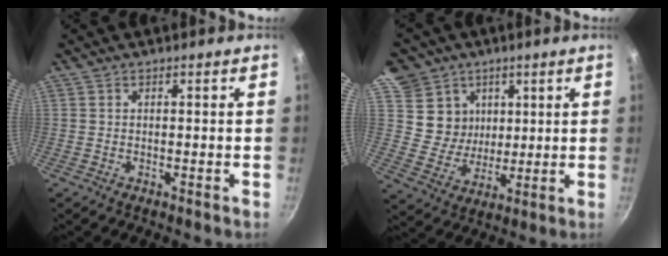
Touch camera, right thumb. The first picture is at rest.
{"total": 11.3, "force": [4.7, 9.7, 3.3], "torque": [-0.033, -0.030, 0.088]}